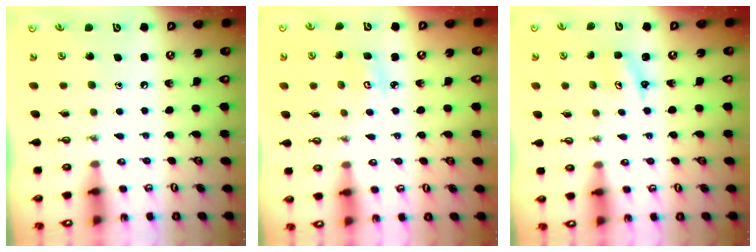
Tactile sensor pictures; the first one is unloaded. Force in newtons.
{"total": 4.6, "press": 4.6, "slide": 0.2}
{"total": 2.4, "press": 2.4, "slide": 0.2}